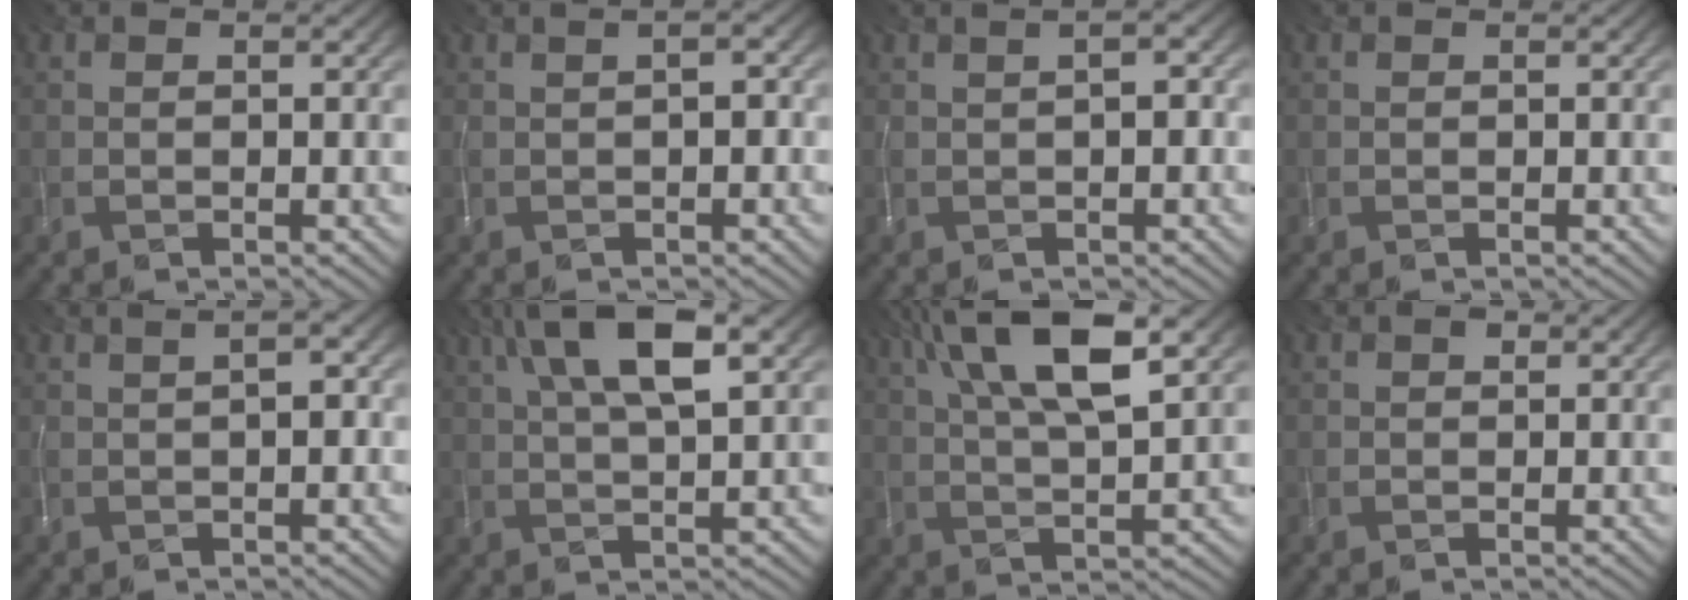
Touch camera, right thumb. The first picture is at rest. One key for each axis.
{"total": 1.7, "fx": 0.0, "fy": 0.4, "fz": 1.6, "tx": -0.036, "ty": 0.002, "tz": 0.007}
{"total": 2.2, "fx": 0.4, "fy": 0.6, "fz": 2.1, "tx": -0.046, "ty": 0.006, "tz": 0.010}
{"total": 0.0}
{"total": 2.6, "fx": 0.7, "fy": 0.8, "fz": 2.4, "tx": -0.049, "ty": 0.009, "tz": 0.013}
{"total": 10.1, "fx": 4.5, "fy": 2.7, "fz": 8.6, "tx": -0.166, "ty": 0.022, "tz": 0.079}
{"total": 13.0, "fx": 6.3, "fy": 3.6, "fz": 10.8, "tx": -0.215, "ty": 0.018, "tz": 0.114}
{"total": 0.8, "fx": 0.3, "fy": 0.6, "fz": 0.5, "tx": -0.009, "ty": 0.004, "tz": 0.004}